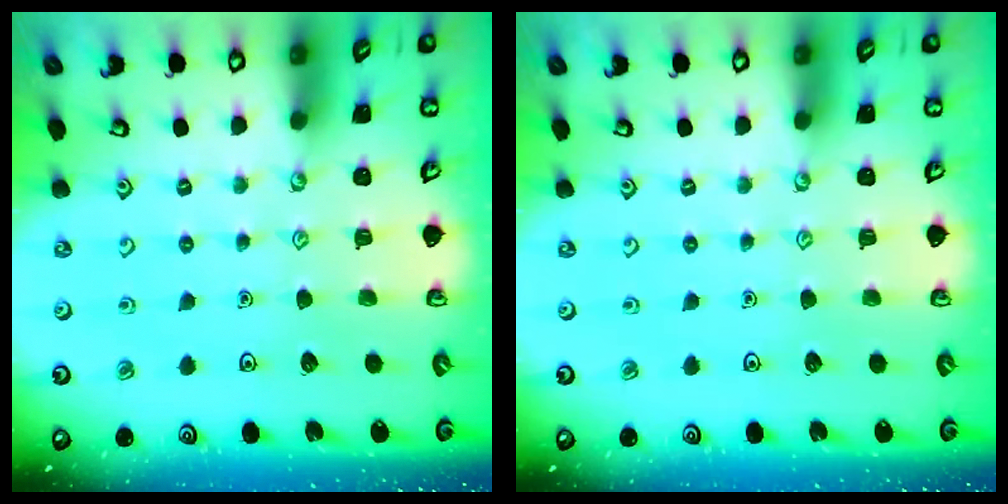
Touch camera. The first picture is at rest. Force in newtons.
{"total": 0.0}